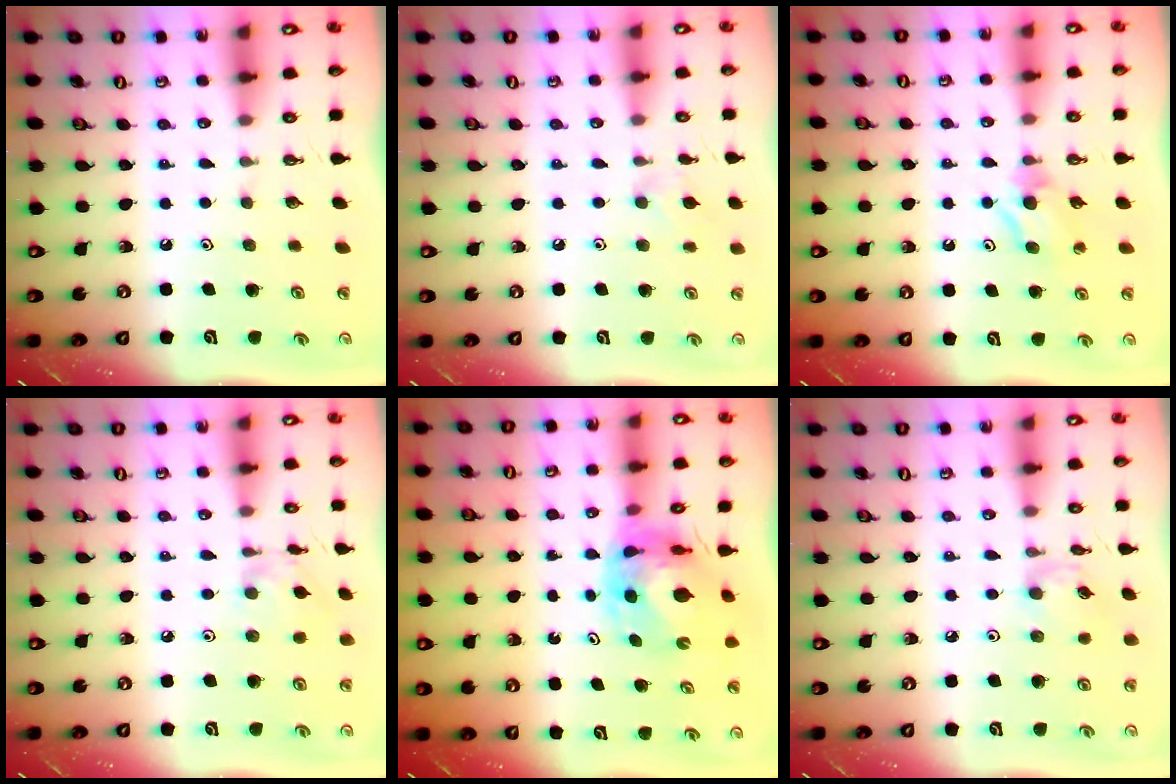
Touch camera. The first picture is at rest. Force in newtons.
{"total": 6.7, "press": 6.7, "slide": 0.8}
{"total": 6.7, "press": 6.7, "slide": 0.4}
{"total": 2.2, "press": 2.2, "slide": 0.0}
{"total": 10.0, "press": 9.9, "slide": 1.2}
{"total": 4.4, "press": 4.3, "slide": 0.3}